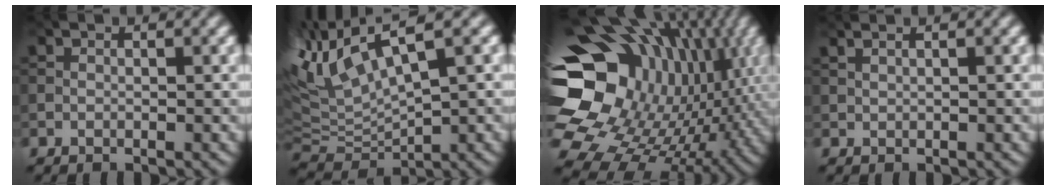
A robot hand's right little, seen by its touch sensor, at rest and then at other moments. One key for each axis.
{"total": 8.0, "fx": 4.8, "fy": 2.3, "fz": 5.9, "tx": -0.135, "ty": 0.011, "tz": 0.095}
{"total": 20.2, "fx": 1.3, "fy": 15.2, "fz": 13.2, "tx": -0.254, "ty": -0.030, "tz": 0.055}
{"total": 1.8, "fx": 1.4, "fy": 0.6, "fz": 1.0, "tx": -0.016, "ty": 0.003, "tz": 0.010}